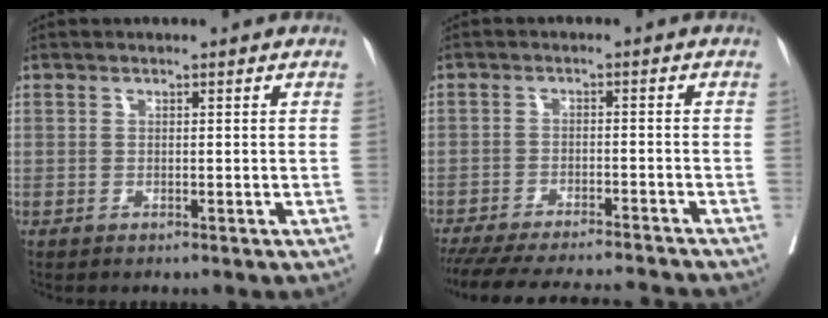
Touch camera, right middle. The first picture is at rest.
{"total": 17.0, "force": [-15.9, 1.4, 5.9], "torque": [-0.117, -0.019, -0.224]}